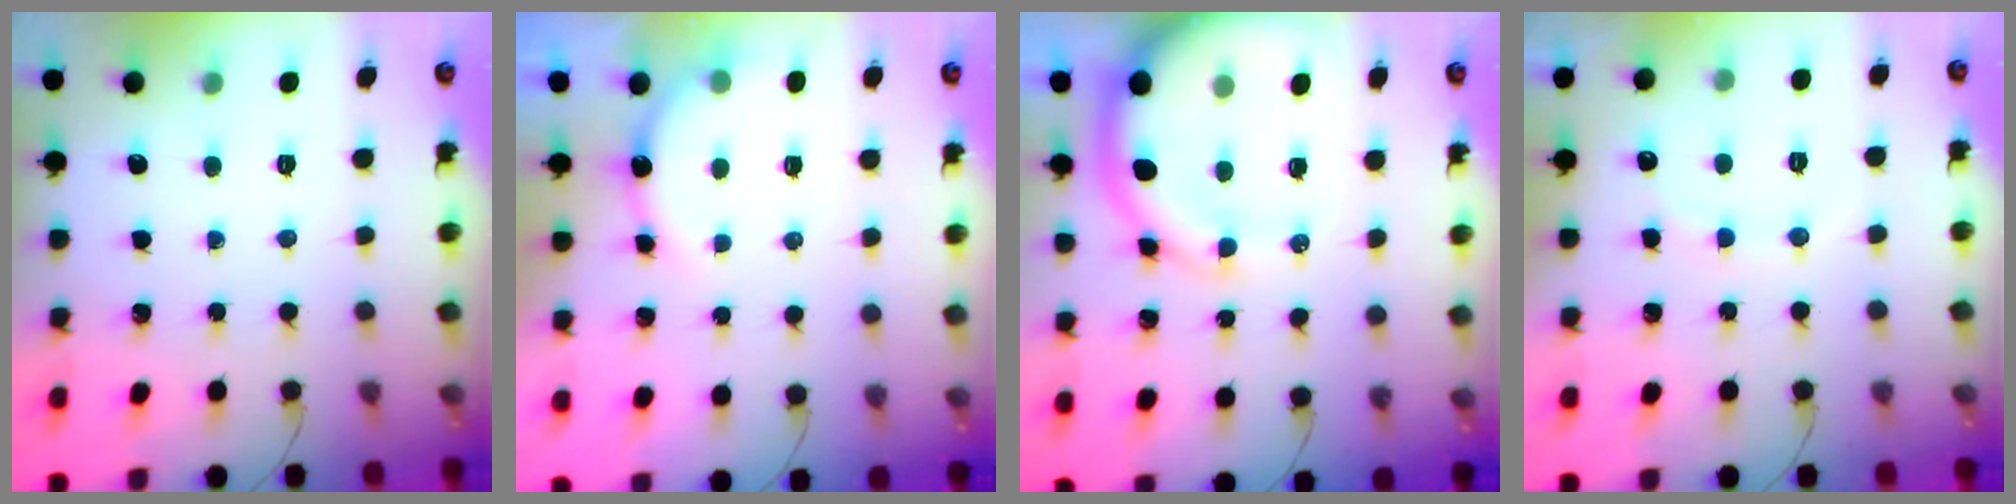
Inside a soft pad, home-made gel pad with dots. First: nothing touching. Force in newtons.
{"total": 5.6, "press": 5.5, "slide": 1.3}
{"total": 12.6, "press": 12.2, "slide": 3.0}
{"total": 8.4, "press": 8.2, "slide": 1.6}